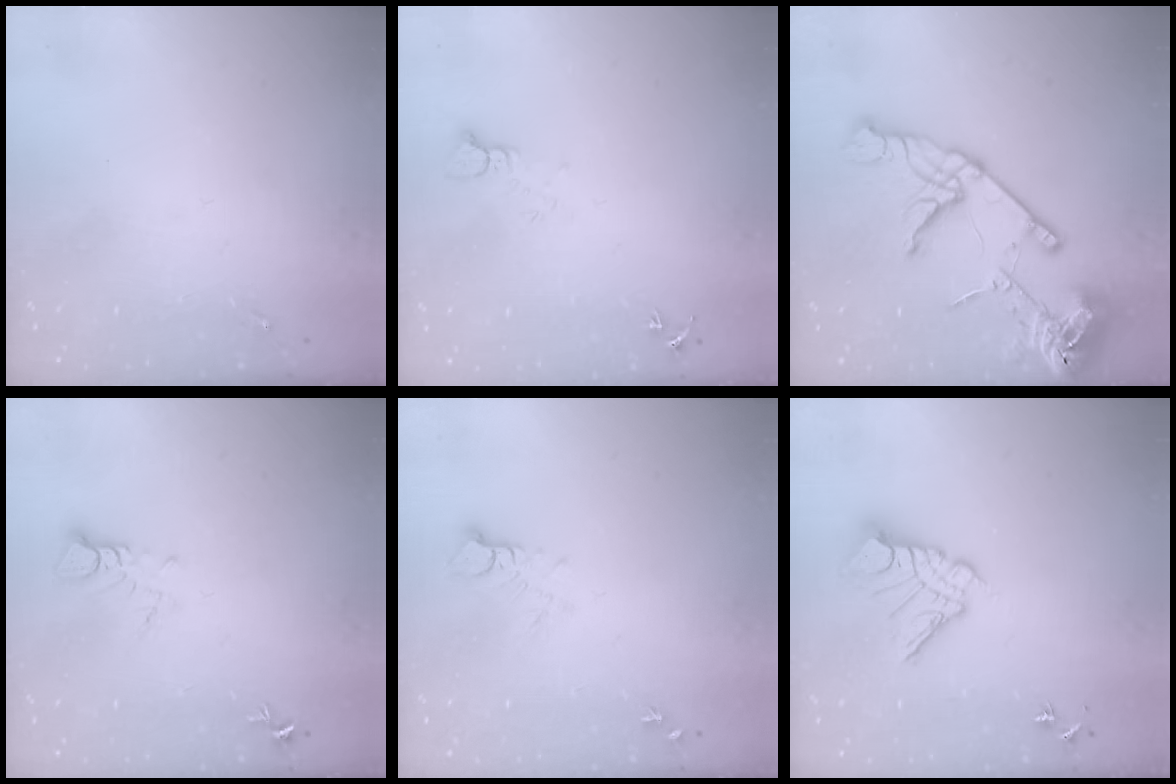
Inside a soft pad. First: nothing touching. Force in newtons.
{"total": 4.5, "press": 4.5, "slide": 0.3}
{"total": 24.0, "press": 23.9, "slide": 2.5}
{"total": 4.0, "press": 3.9, "slide": 0.3}
{"total": 5.9, "press": 5.9, "slide": 0.6}
{"total": 11.7, "press": 11.7, "slide": 1.2}